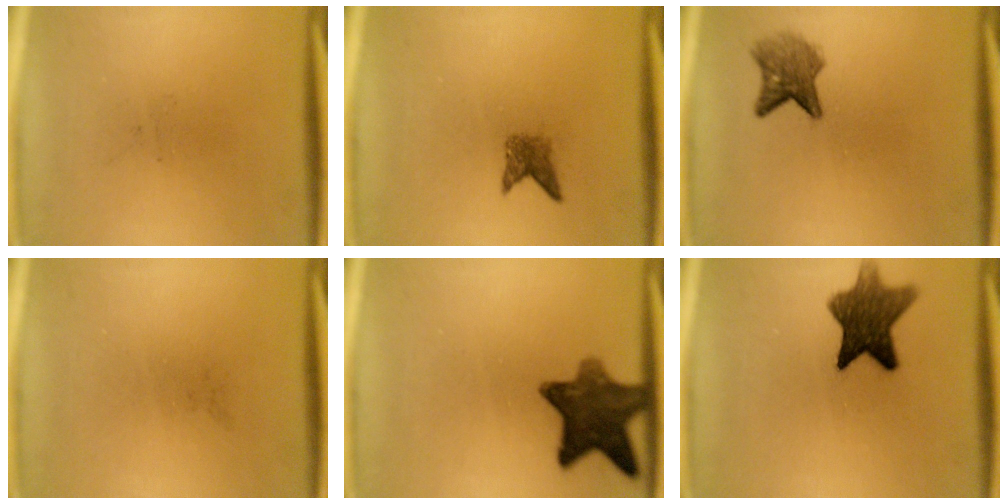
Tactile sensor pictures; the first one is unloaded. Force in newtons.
{"total": 2.1}
{"total": 4.2}
{"total": 0.0}
{"total": 10.1}
{"total": 9.9}